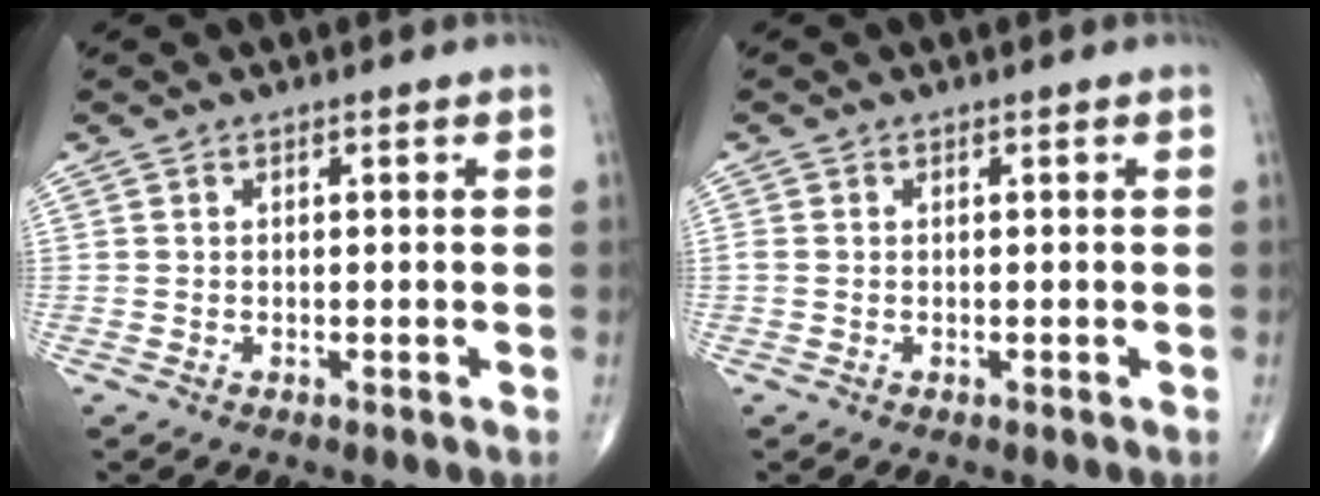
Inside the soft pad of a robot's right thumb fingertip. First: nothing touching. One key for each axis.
{"total": 0.7, "fx": -0.1, "fy": 0.5, "fz": 0.5, "tx": -0.015, "ty": -0.001, "tz": -0.001}